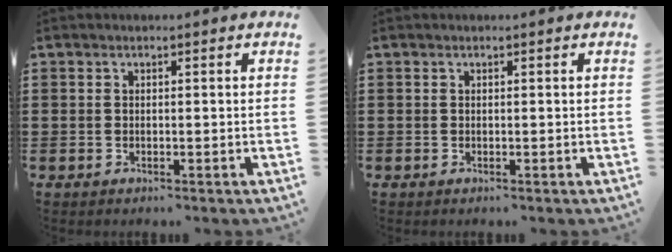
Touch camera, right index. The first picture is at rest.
{"total": 0.0}